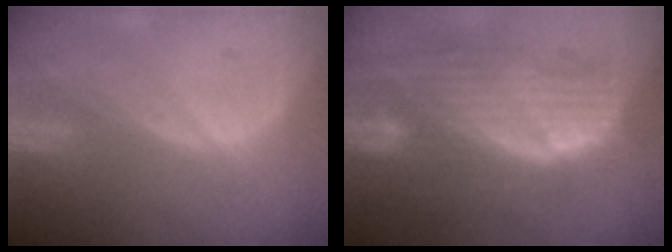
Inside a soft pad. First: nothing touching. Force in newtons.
{"total": 10.5, "press": 9.1, "slide": 5.3}